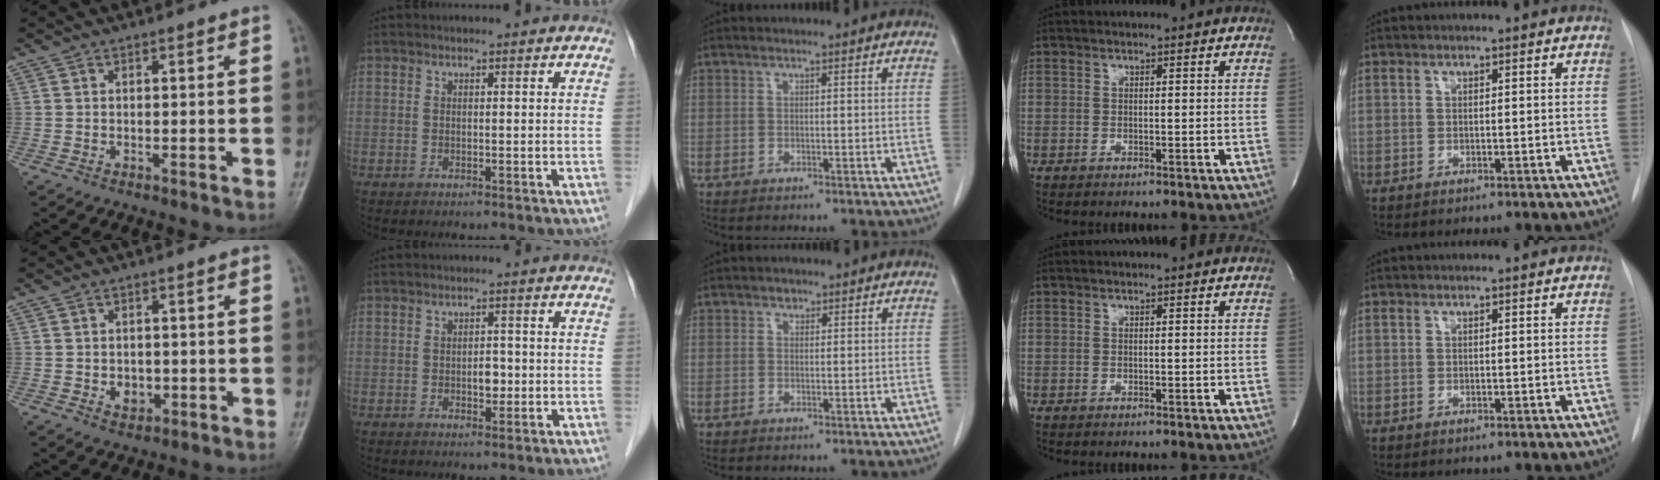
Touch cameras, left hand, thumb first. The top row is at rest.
{"thumb": {"total": 3.1, "force": [-0.6, 2.5, 1.8], "torque": [-0.015, 0.003, -0.003]}, "index": {"total": 2.3, "force": [-0.5, 1.3, 1.8], "torque": [-0.025, 0.004, -0.005]}, "middle": {"total": 0.9, "force": [0.7, 0.6, 0.2], "torque": [-0.002, -0.003, 0.009]}}